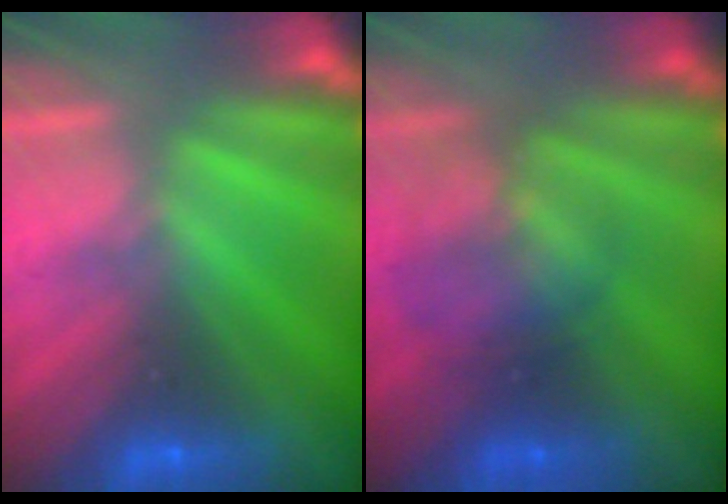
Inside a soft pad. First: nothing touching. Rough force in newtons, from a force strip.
{"total": 2.3}